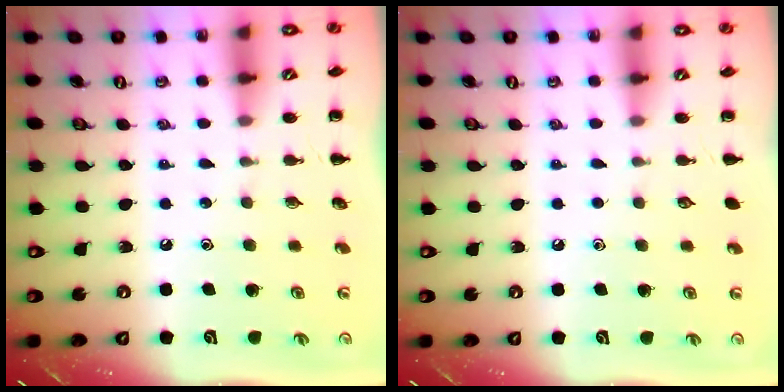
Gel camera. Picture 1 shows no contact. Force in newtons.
{"total": 0.0}